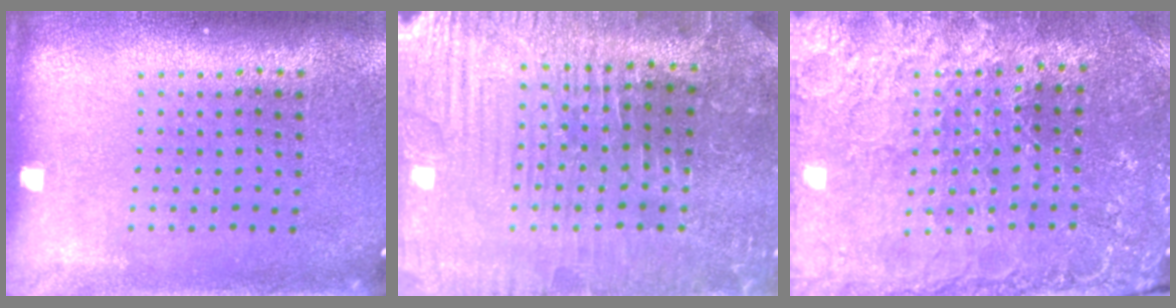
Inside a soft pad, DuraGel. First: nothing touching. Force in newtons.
{"total": 3.7, "press": 3.7, "slide": 0.4}
{"total": 1.7, "press": 1.7, "slide": 0.3}